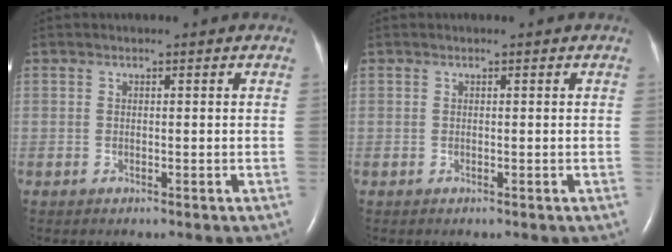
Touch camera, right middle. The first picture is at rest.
{"total": 0.0}